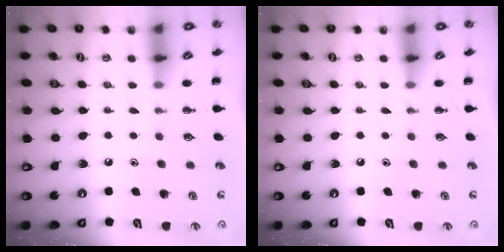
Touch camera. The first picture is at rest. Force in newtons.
{"total": 0.0}